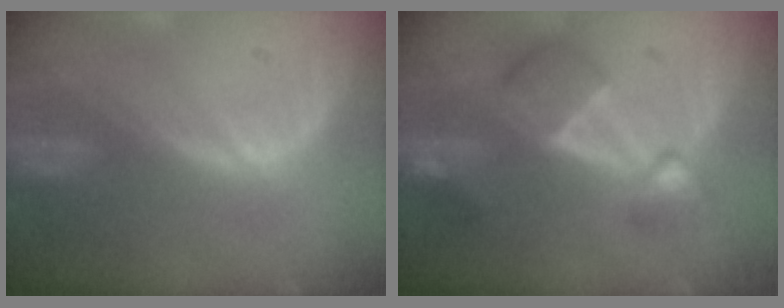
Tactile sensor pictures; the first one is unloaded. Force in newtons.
{"total": 6.2, "press": 6.1, "slide": 0.3}